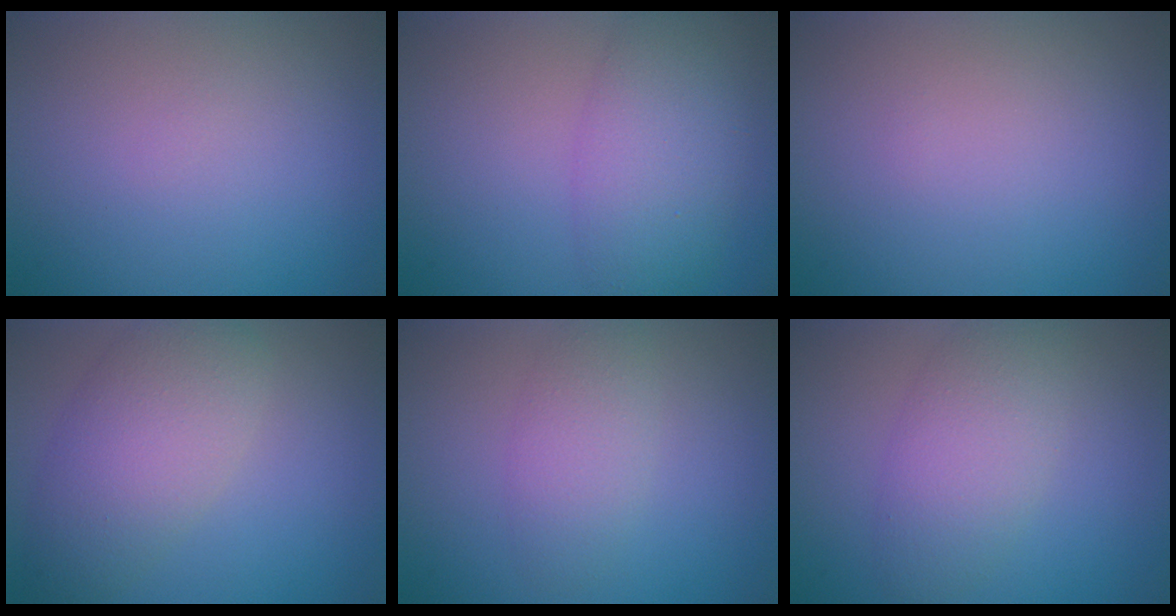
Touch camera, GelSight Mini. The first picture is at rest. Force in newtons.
{"total": 5.4, "press": 5.4, "slide": 0.2}
{"total": 0.0}
{"total": 5.5, "press": 5.5, "slide": 0.3}
{"total": 2.7, "press": 2.7, "slide": 0.1}
{"total": 4.3, "press": 4.3, "slide": 0.1}